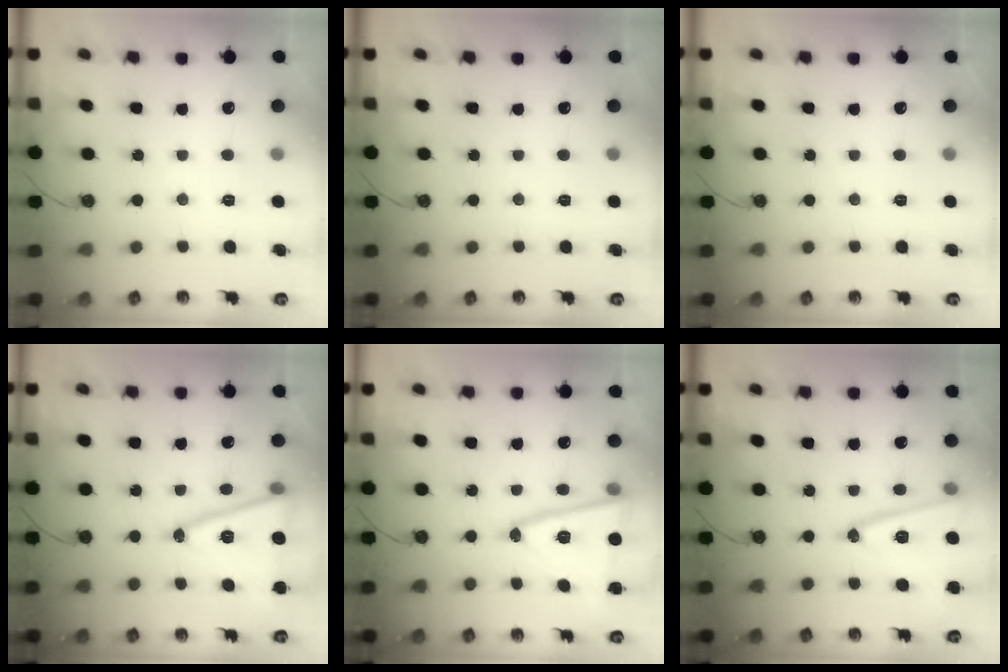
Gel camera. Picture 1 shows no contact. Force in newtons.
{"total": 0.0}
{"total": 0.0}
{"total": 16.3, "press": 16.0, "slide": 3.3}
{"total": 17.3, "press": 17.2, "slide": 1.0}
{"total": 16.8, "press": 16.6, "slide": 2.6}